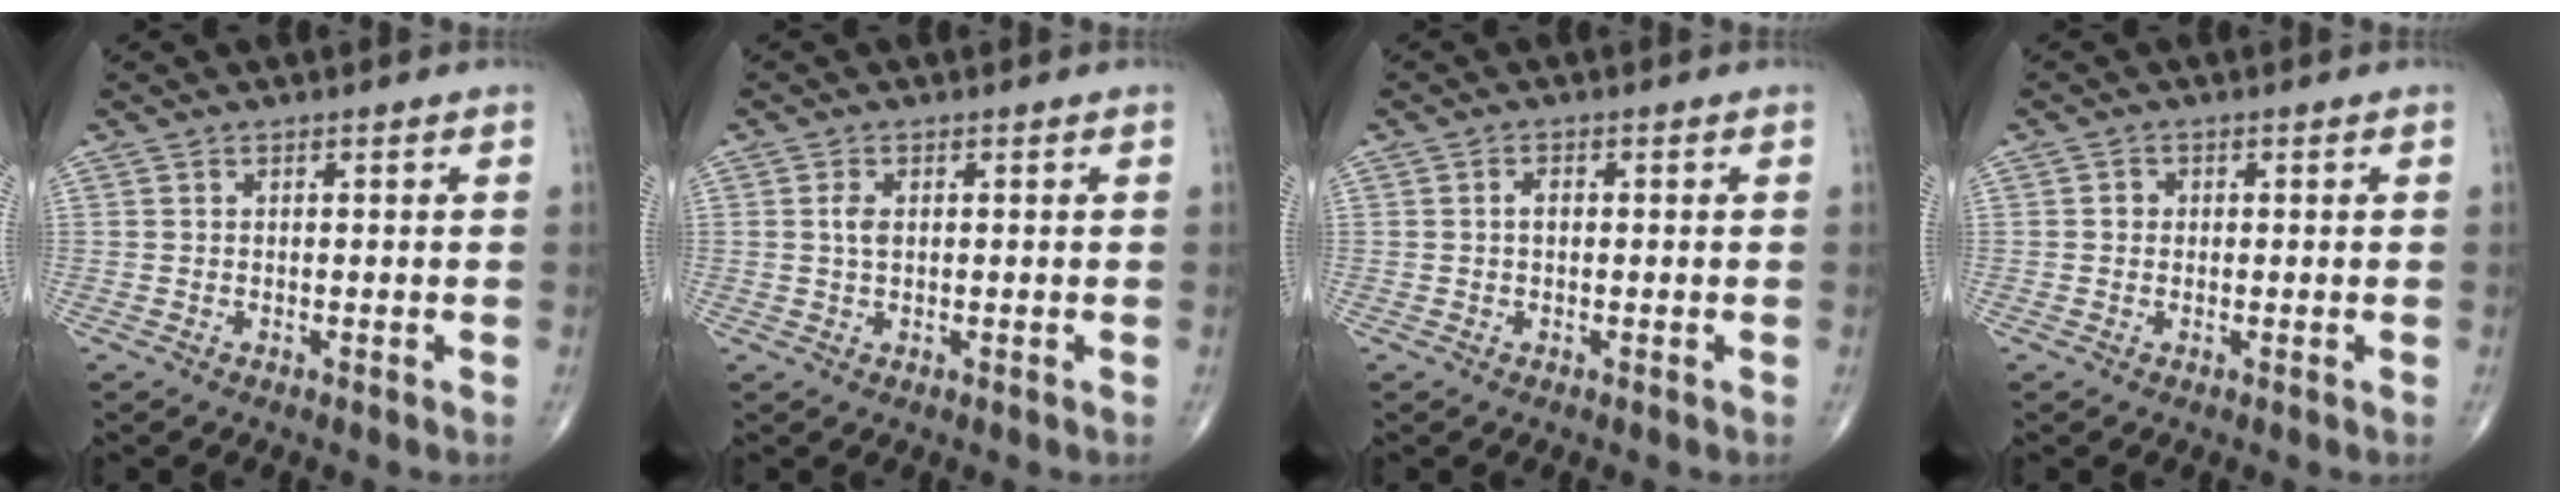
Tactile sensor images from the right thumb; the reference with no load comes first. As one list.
[{"total": 2.1, "force": [0.4, 1.2, 1.7], "torque": [-0.036, 0.001, 0.008]}, {"total": 1.5, "force": [0.0, 0.9, 1.2], "torque": [-0.019, 0.005, -0.001]}, {"total": 1.4, "force": [0.0, 1.3, 0.5], "torque": [0.000, 0.004, -0.002]}]